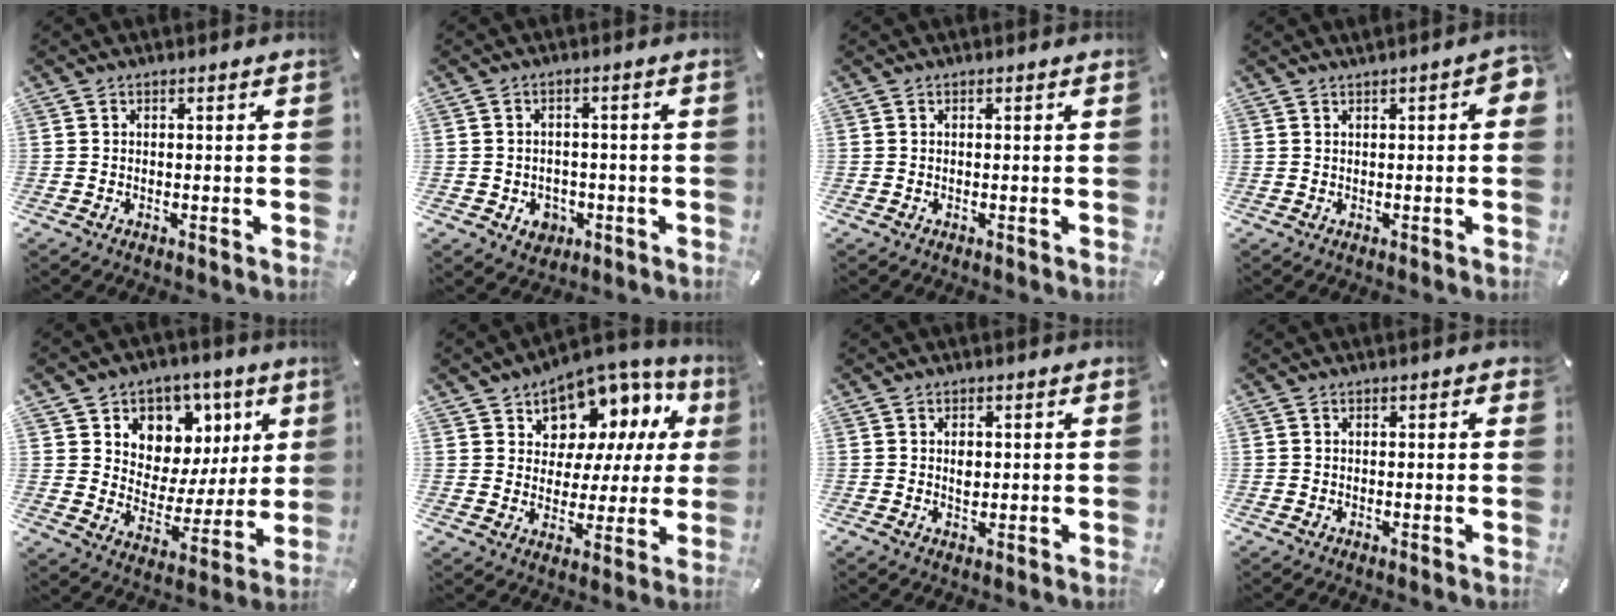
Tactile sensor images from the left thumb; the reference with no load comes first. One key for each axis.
{"total": 4.5, "fx": -1.6, "fy": 4.0, "fz": 1.4, "tx": -0.015, "ty": 0.007, "tz": -0.026}
{"total": 0.0}
{"total": 2.7, "fx": 0.3, "fy": 1.0, "fz": 2.5, "tx": -0.045, "ty": 0.007, "tz": 0.005}
{"total": 9.1, "fx": 4.2, "fy": 7.9, "fz": 1.4, "tx": -0.009, "ty": -0.064, "tz": 0.076}
{"total": 9.5, "fx": 6.1, "fy": 6.9, "fz": 2.1, "tx": -0.041, "ty": -0.062, "tz": 0.114}
{"total": 2.4, "fx": 0.2, "fy": 1.6, "fz": 1.7, "tx": -0.020, "ty": -0.003, "tz": 0.000}
{"total": 0.6, "fx": 0.1, "fy": 0.6, "fz": 0.2, "tx": -0.004, "ty": 0.005, "tz": 0.000}